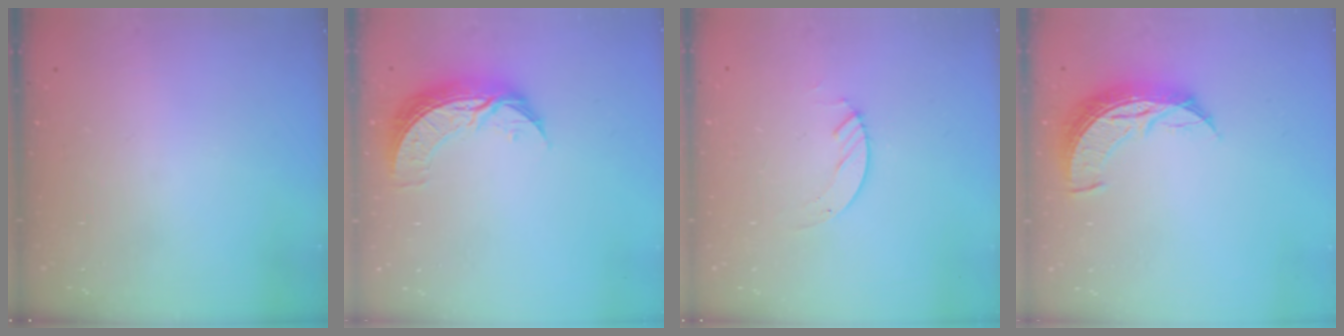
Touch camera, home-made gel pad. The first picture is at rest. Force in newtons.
{"total": 9.0, "press": 9.0, "slide": 0.7}
{"total": 2.1, "press": 2.1, "slide": 0.2}
{"total": 8.6, "press": 8.6, "slide": 0.8}